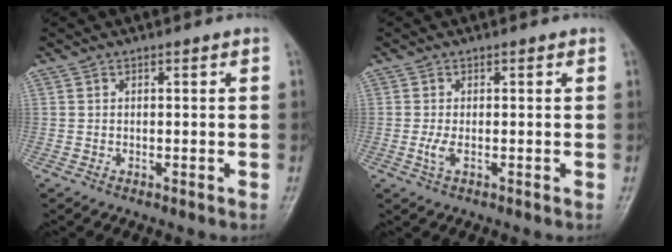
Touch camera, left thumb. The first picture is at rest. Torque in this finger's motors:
{"motor_torque": [0.02, 0.03, 0.13, 0.03, 0.01]}